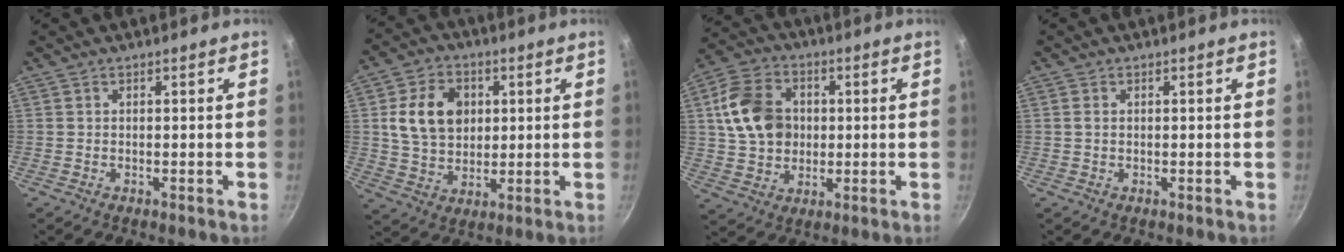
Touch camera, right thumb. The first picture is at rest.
{"total": 12.2, "force": [2.6, 9.4, 7.5], "torque": [-0.109, 0.000, 0.044]}
{"total": 13.9, "force": [2.1, 10.9, 8.4], "torque": [-0.133, 0.009, 0.035]}
{"total": 1.0, "force": [0.2, 0.7, 0.7], "torque": [-0.014, 0.002, 0.003]}